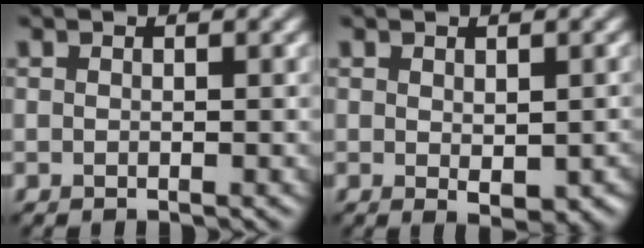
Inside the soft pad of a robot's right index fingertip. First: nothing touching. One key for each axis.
{"total": 2.6, "fx": -0.2, "fy": 1.4, "fz": 2.2, "tx": -0.031, "ty": -0.010, "tz": 0.007}